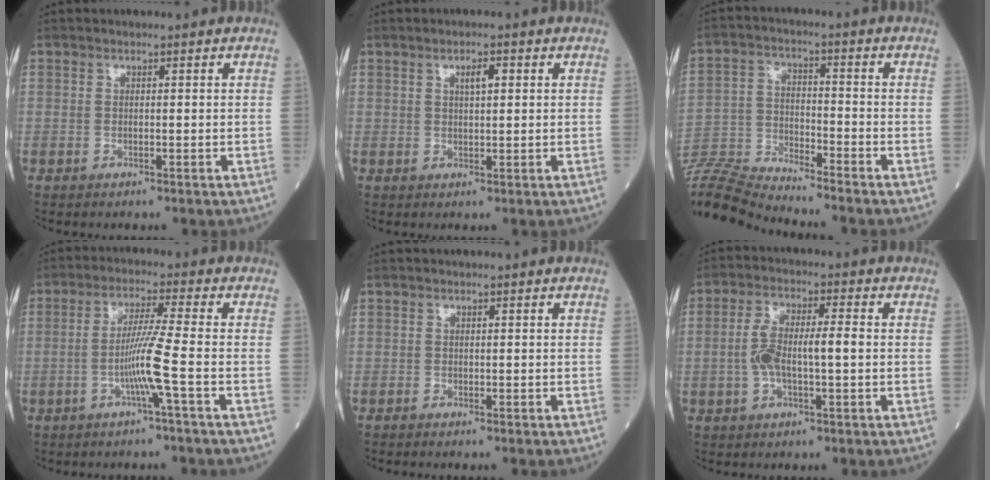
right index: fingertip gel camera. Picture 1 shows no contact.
{"total": 2.4, "force": [1.1, 0.7, 2.0], "torque": [-0.030, 0.000, 0.017]}
{"total": 11.3, "force": [-11.2, -1.4, 1.1], "torque": [-0.018, 0.007, -0.216]}
{"total": 6.3, "force": [-1.9, -1.6, 5.8], "torque": [-0.113, -0.002, -0.040]}
{"total": 0.0}
{"total": 7.2, "force": [-0.3, 1.9, 6.9], "torque": [-0.146, 0.020, -0.007]}